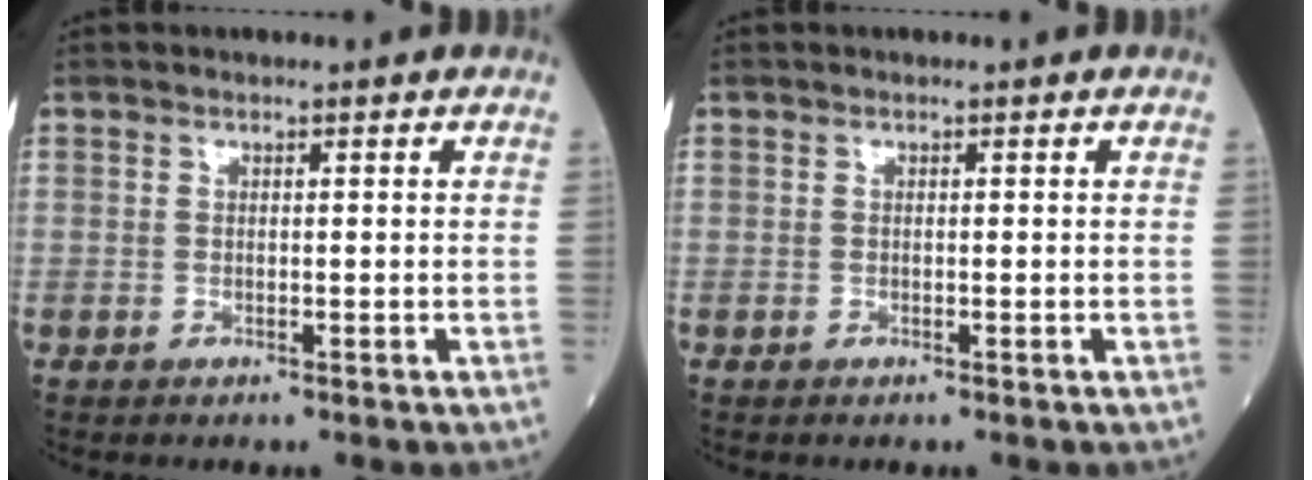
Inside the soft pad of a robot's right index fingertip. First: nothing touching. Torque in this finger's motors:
{"motor_torque": [0.00, 0.00, 0.00, 0.00]}